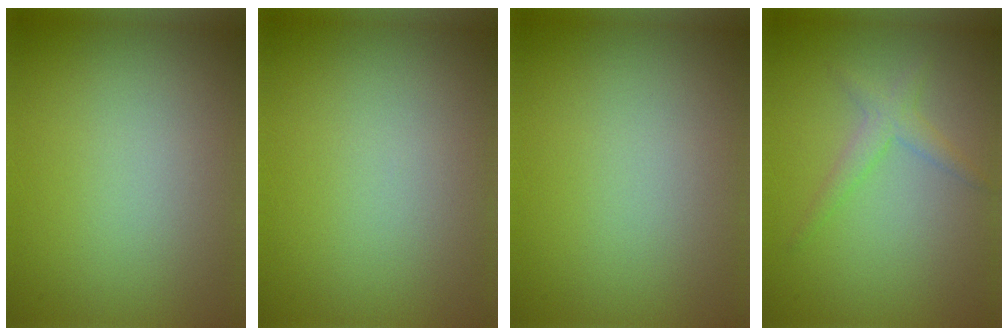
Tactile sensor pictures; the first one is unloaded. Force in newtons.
{"total": 0.0}
{"total": 0.0}
{"total": 1.8, "press": 1.8, "slide": 0.1}